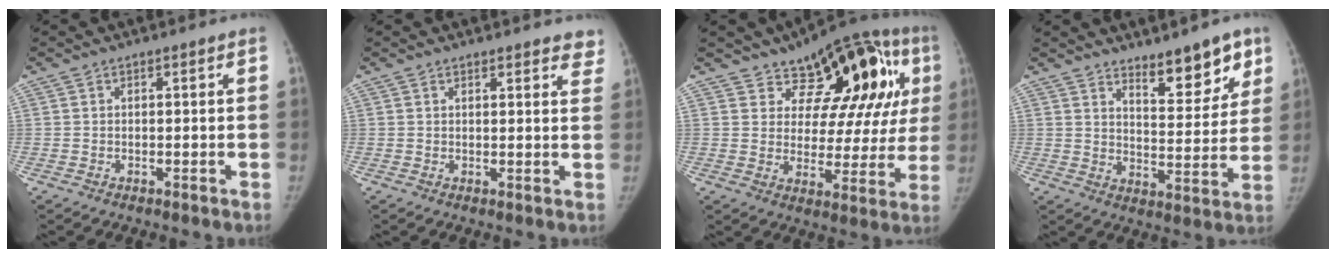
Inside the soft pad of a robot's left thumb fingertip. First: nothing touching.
{"total": 5.9, "force": [5.2, 1.9, 2.0], "torque": [0.014, -0.020, 0.045]}
{"total": 19.9, "force": [8.7, 10.6, 14.5], "torque": [-0.128, -0.011, 0.121]}
{"total": 10.7, "force": [7.6, 3.9, 6.4], "torque": [-0.051, -0.057, 0.119]}